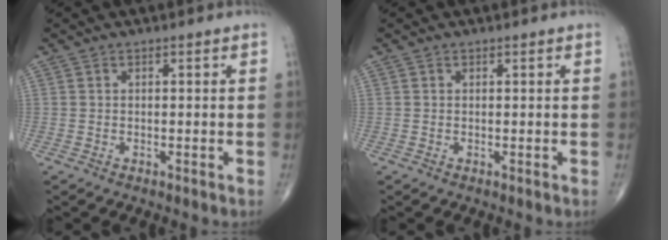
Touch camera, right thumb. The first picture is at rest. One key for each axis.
{"total": 0.0}